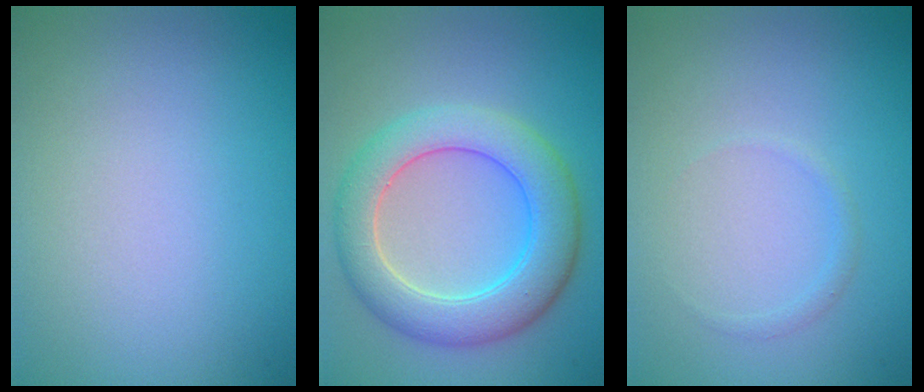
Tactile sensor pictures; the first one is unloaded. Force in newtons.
{"total": 6.6, "press": 6.6, "slide": 0.5}
{"total": 0.7, "press": 0.7, "slide": 0.1}